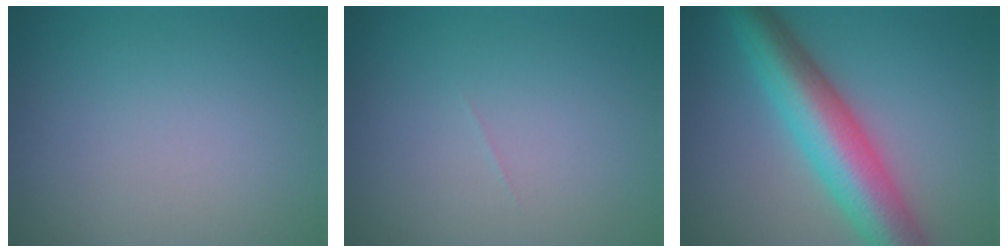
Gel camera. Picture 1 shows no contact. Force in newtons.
{"total": 0.0}
{"total": 9.0, "press": 9.0, "slide": 0.2}